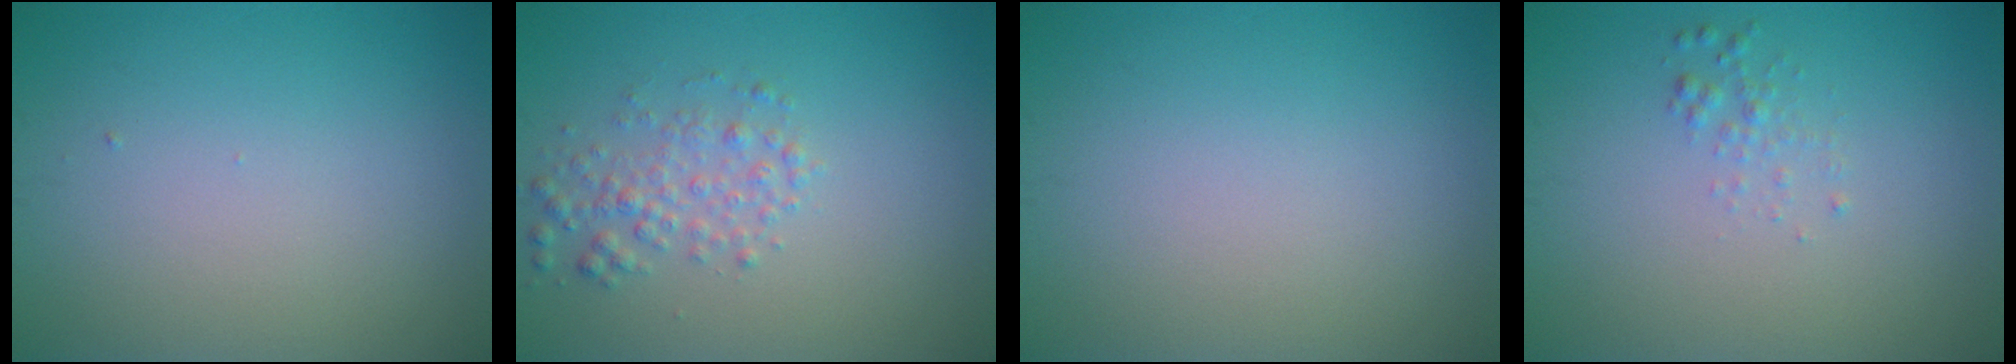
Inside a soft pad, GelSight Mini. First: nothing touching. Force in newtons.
{"total": 2.2, "press": 2.2, "slide": 0.0}
{"total": 0.0}
{"total": 1.0, "press": 1.0, "slide": 0.0}